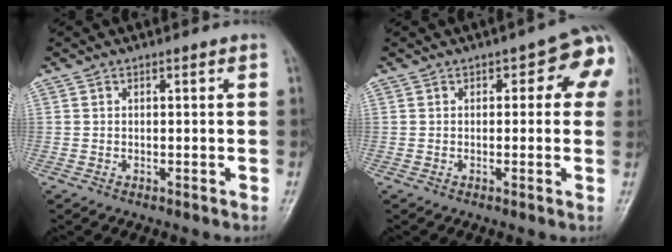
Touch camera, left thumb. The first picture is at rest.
{"total": 6.9, "force": [1.8, 3.4, 5.7], "torque": [-0.025, 0.009, 0.007]}